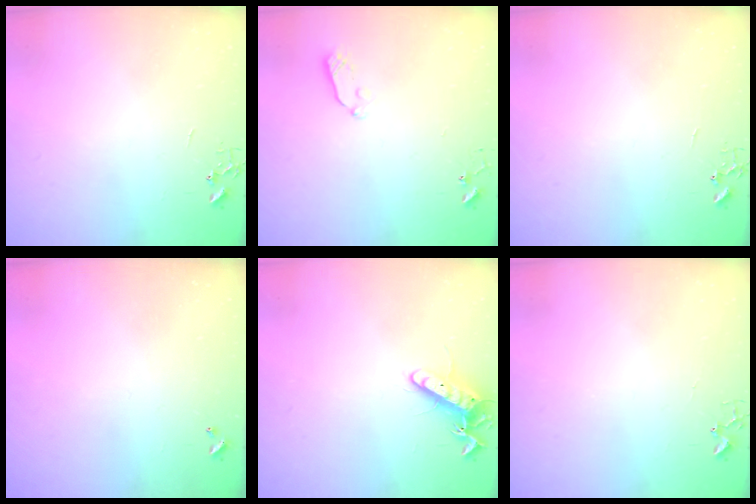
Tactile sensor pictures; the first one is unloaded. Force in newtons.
{"total": 4.3, "press": 4.2, "slide": 0.7}
{"total": 0.0}
{"total": 0.0}
{"total": 12.2, "press": 12.2, "slide": 0.9}
{"total": 2.4, "press": 2.4, "slide": 0.3}